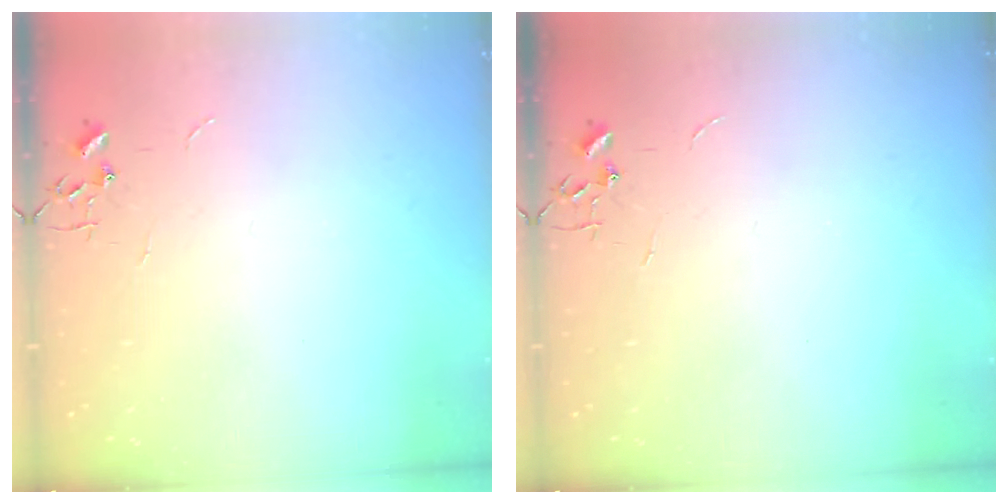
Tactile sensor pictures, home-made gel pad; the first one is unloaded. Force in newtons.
{"total": 0.0}